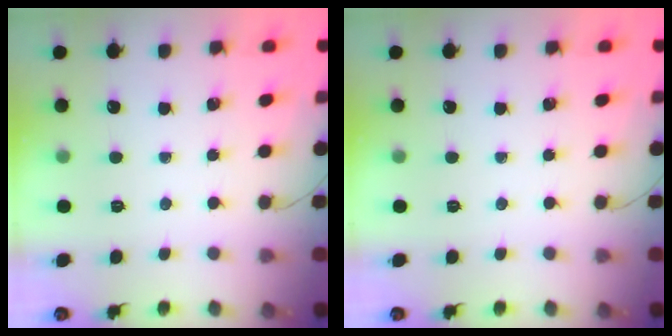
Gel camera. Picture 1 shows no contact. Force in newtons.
{"total": 0.0}